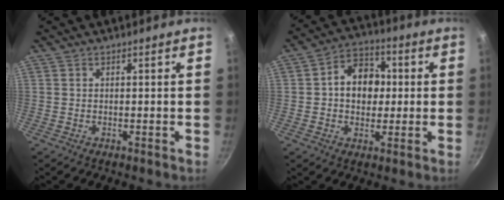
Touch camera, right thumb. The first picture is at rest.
{"total": 10.6, "force": [0.8, 8.2, 6.7], "torque": [-0.062, 0.016, -0.001]}